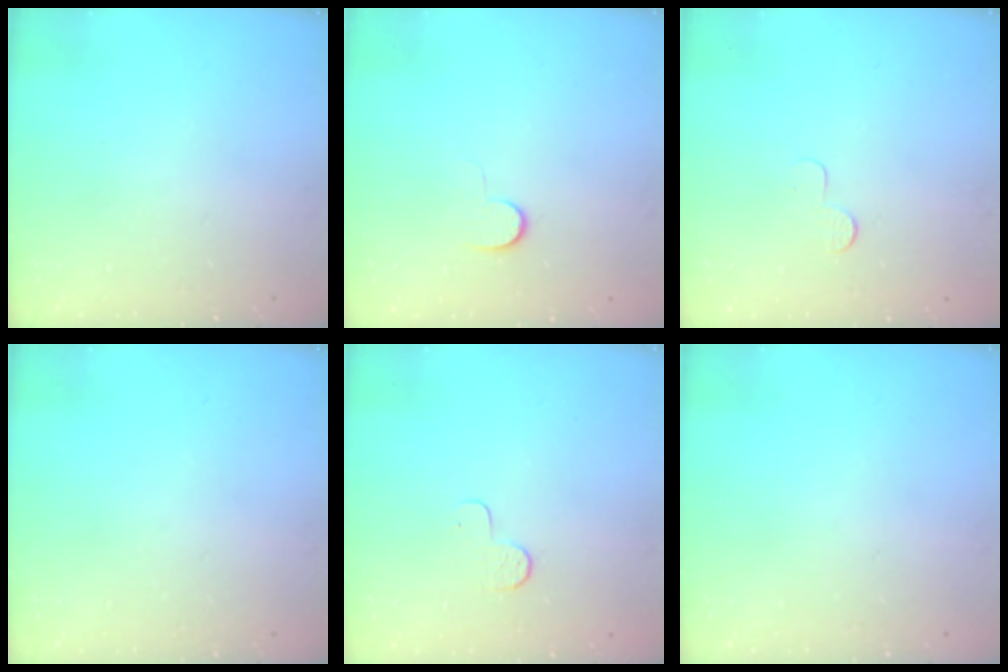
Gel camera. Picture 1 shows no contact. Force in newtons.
{"total": 4.5, "press": 4.4, "slide": 0.4}
{"total": 4.0, "press": 4.0, "slide": 0.4}
{"total": 0.0}
{"total": 5.0, "press": 5.0, "slide": 0.5}
{"total": 0.0}